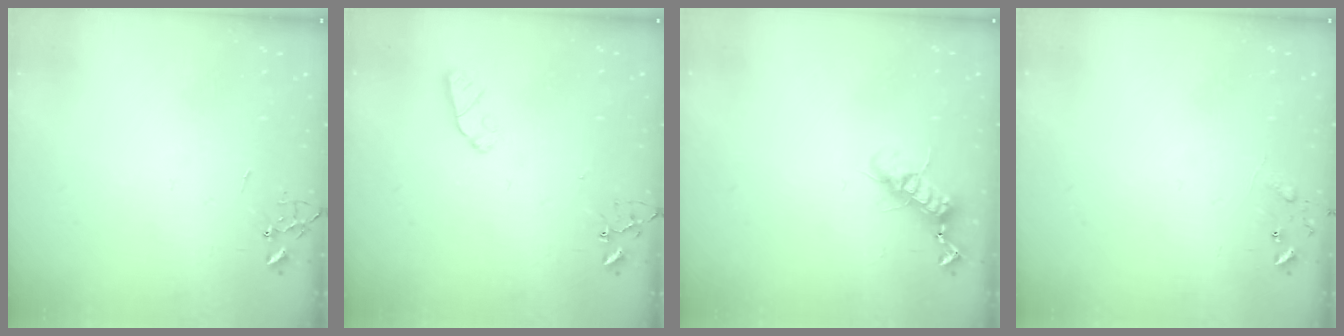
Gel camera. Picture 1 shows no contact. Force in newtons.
{"total": 5.5, "press": 5.5, "slide": 0.5}
{"total": 11.3, "press": 11.2, "slide": 1.2}
{"total": 8.0, "press": 8.0, "slide": 0.4}